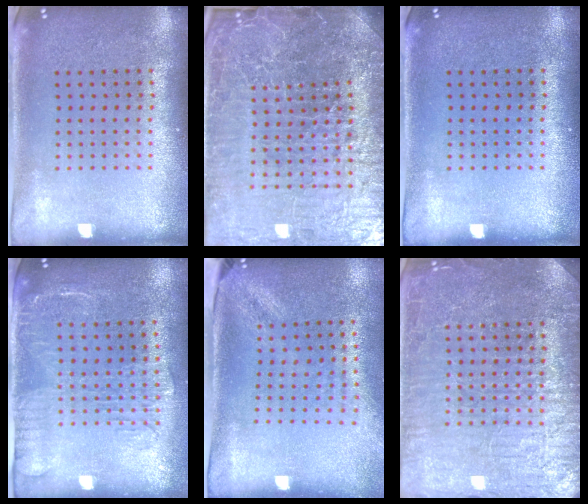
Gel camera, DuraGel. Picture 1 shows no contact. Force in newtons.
{"total": 6.9, "press": 6.1, "slide": 3.2}
{"total": 0.0}
{"total": 1.9, "press": 1.6, "slide": 1.1}
{"total": 1.9, "press": 1.5, "slide": 1.2}
{"total": 7.1, "press": 7.1, "slide": 1.1}